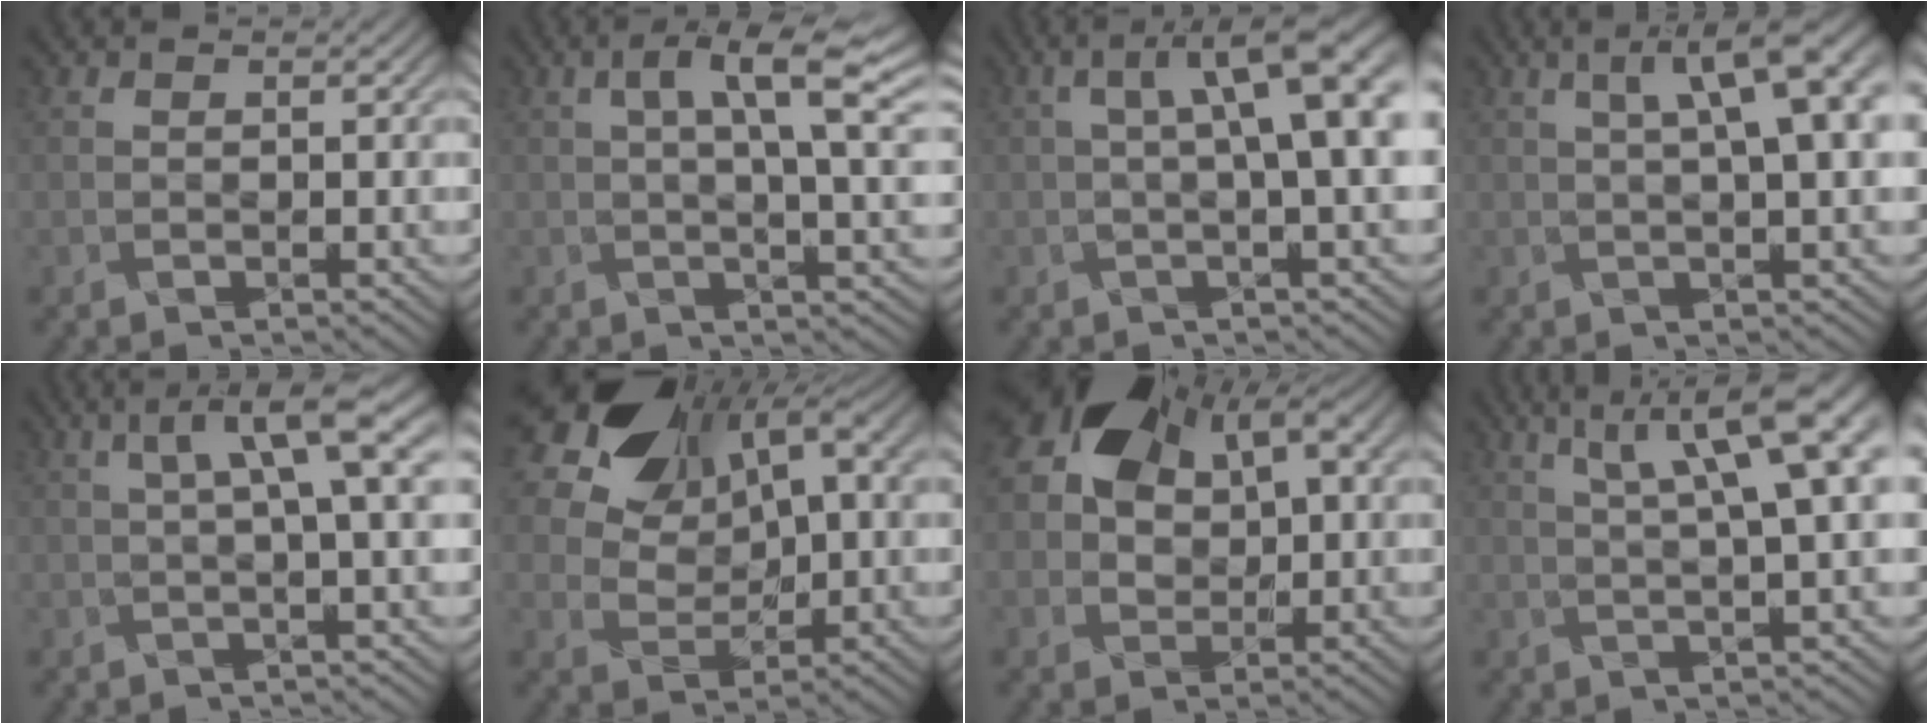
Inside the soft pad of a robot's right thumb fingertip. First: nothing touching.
{"total": 10.2, "force": [2.6, 2.9, 9.4], "torque": [-0.139, 0.010, 0.036]}
{"total": 9.9, "force": [1.7, 2.7, 9.3], "torque": [-0.137, 0.016, 0.026]}
{"total": 9.5, "force": [2.6, 2.4, 8.8], "torque": [-0.113, 0.023, 0.033]}
{"total": 7.3, "force": [1.9, 1.2, 7.0], "torque": [-0.107, 0.022, 0.029]}
{"total": 16.3, "force": [7.6, 10.2, 10.2], "torque": [-0.214, 0.039, 0.129]}
{"total": 11.7, "force": [4.0, 7.8, 7.8], "torque": [-0.158, 0.016, 0.071]}
{"total": 11.5, "force": [4.7, 2.6, 10.2], "torque": [-0.143, 0.025, 0.071]}